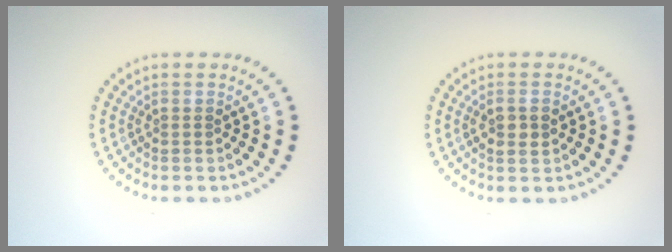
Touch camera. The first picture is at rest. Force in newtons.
{"total": 1.7, "press": 1.7, "slide": 0.2}